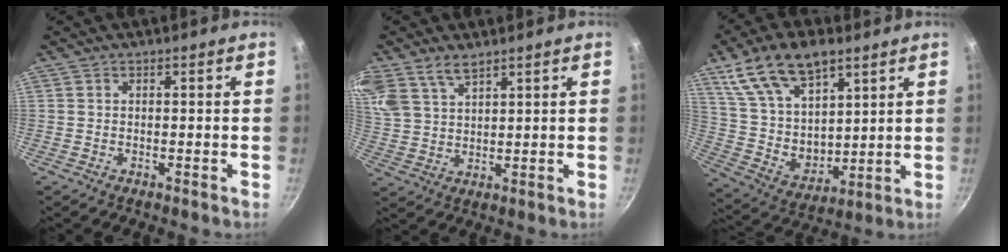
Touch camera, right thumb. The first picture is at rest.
{"total": 10.1, "force": [6.8, 5.4, 5.2], "torque": [-0.114, -0.004, 0.147]}
{"total": 18.9, "force": [10.5, 10.5, 11.7], "torque": [-0.178, -0.042, 0.210]}